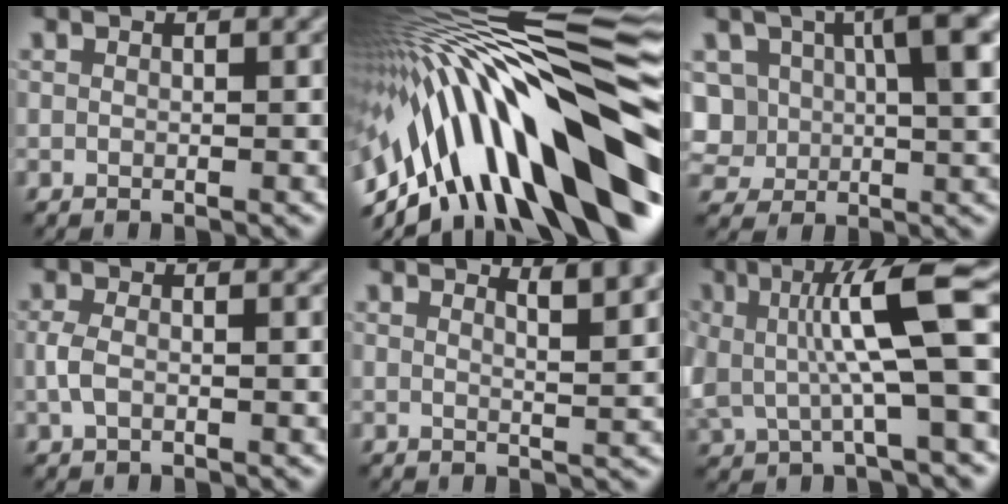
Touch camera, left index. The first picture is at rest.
{"total": 17.1, "force": [-3.7, 5.7, 15.7], "torque": [-0.240, 0.036, -0.067]}
{"total": 9.1, "force": [2.0, 5.5, 7.0], "torque": [-0.134, 0.008, 0.030]}
{"total": 1.9, "force": [-0.3, 1.0, 1.6], "torque": [-0.042, 0.003, -0.008]}
{"total": 3.5, "force": [2.4, 0.9, 2.3], "torque": [-0.021, 0.002, 0.035]}
{"total": 7.5, "force": [1.0, 1.5, 7.2], "torque": [-0.137, 0.004, 0.018]}